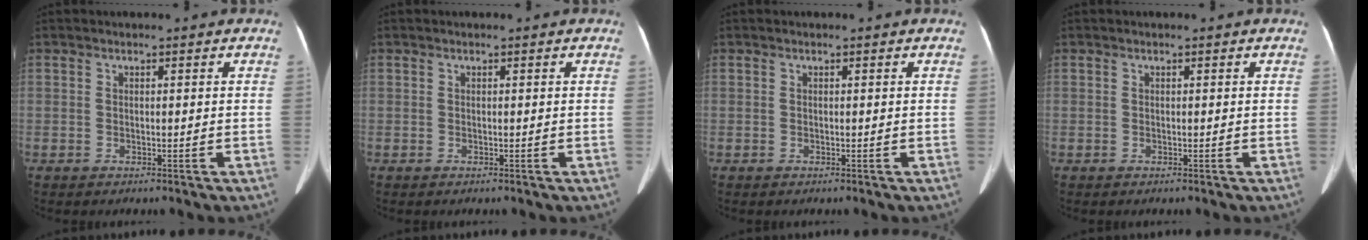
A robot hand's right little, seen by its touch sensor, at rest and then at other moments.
{"total": 0.0}
{"total": 0.0}
{"total": 0.0}